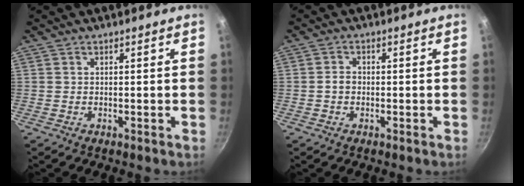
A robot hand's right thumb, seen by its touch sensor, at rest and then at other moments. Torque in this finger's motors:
{"motor_torque": [0.21, 0.14, 0.56, -0.41, -0.04]}